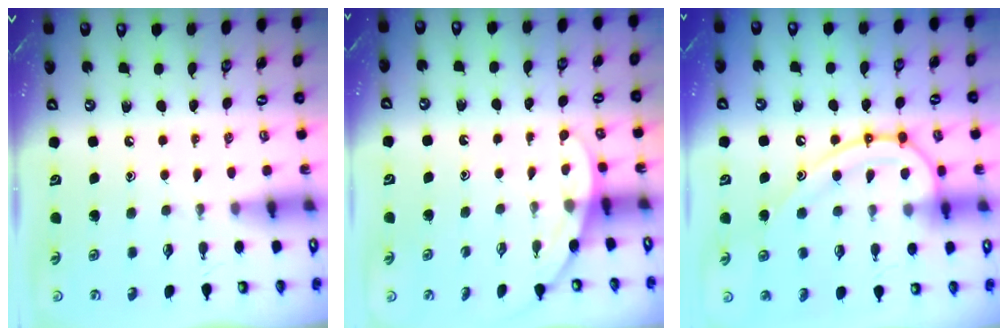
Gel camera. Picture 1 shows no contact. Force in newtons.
{"total": 2.8, "press": 2.8, "slide": 0.2}
{"total": 15.6, "press": 15.5, "slide": 1.8}